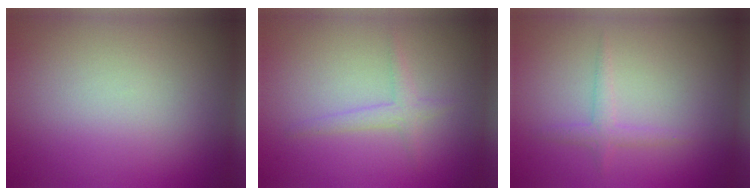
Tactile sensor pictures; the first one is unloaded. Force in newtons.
{"total": 1.4, "press": 1.4, "slide": 0.1}
{"total": 1.3, "press": 1.3, "slide": 0.0}